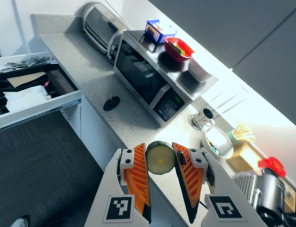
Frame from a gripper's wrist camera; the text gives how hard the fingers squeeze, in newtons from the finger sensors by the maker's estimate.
{"total": 8.6, "left": 8.6, "right": 8.6}